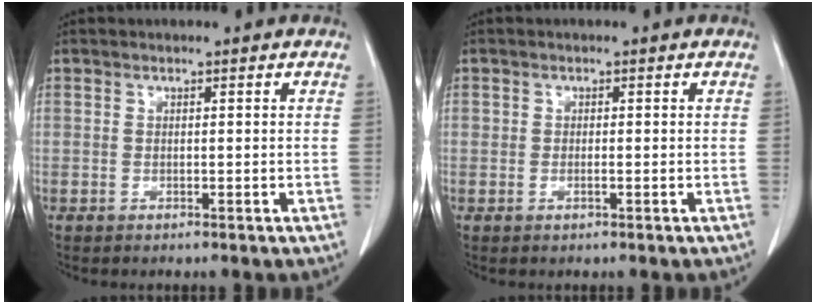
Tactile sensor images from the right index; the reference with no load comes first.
{"total": 0.8, "force": [-0.2, 0.4, 0.7], "torque": [-0.013, 0.000, -0.004]}